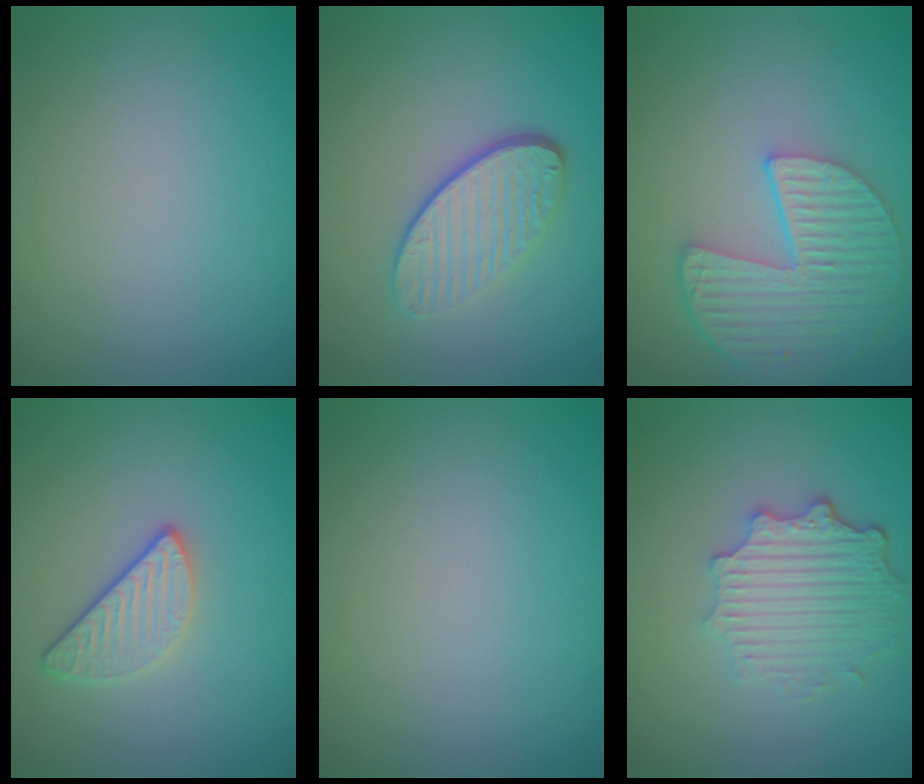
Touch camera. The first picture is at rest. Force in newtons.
{"total": 4.2, "press": 2.9, "slide": 3.0}
{"total": 5.9, "press": 4.6, "slide": 3.7}
{"total": 2.5, "press": 2.3, "slide": 1.0}
{"total": 0.0}
{"total": 4.6, "press": 3.6, "slide": 2.8}